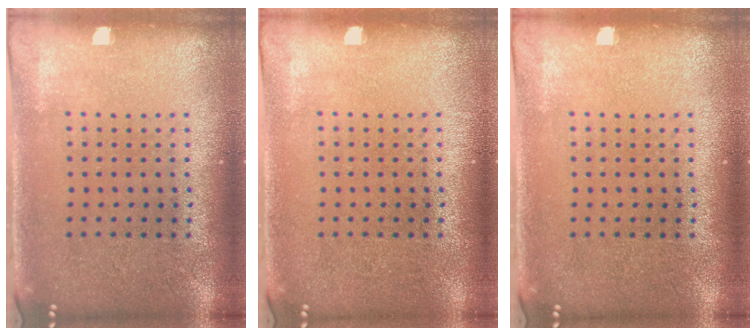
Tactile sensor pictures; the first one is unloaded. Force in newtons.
{"total": 0.0}
{"total": 0.0}